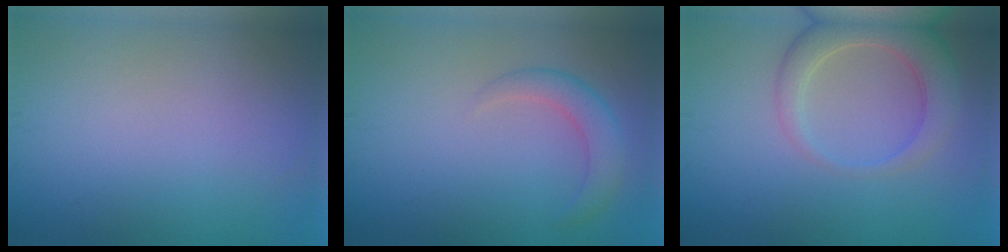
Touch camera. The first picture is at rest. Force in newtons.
{"total": 2.5, "press": 2.5, "slide": 0.1}
{"total": 4.9, "press": 4.9, "slide": 0.5}